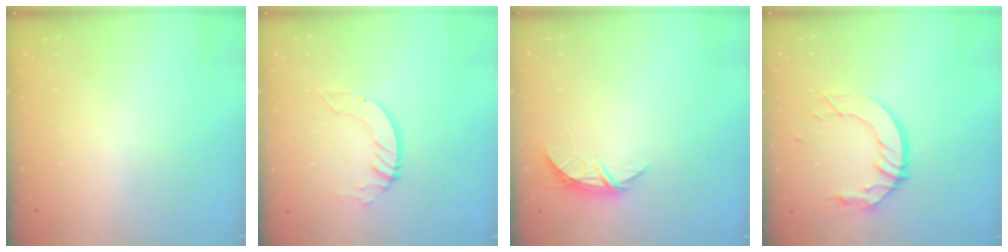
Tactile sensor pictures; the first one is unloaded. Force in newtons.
{"total": 5.2, "press": 5.2, "slide": 0.3}
{"total": 5.1, "press": 5.1, "slide": 0.6}
{"total": 10.6, "press": 10.5, "slide": 1.0}